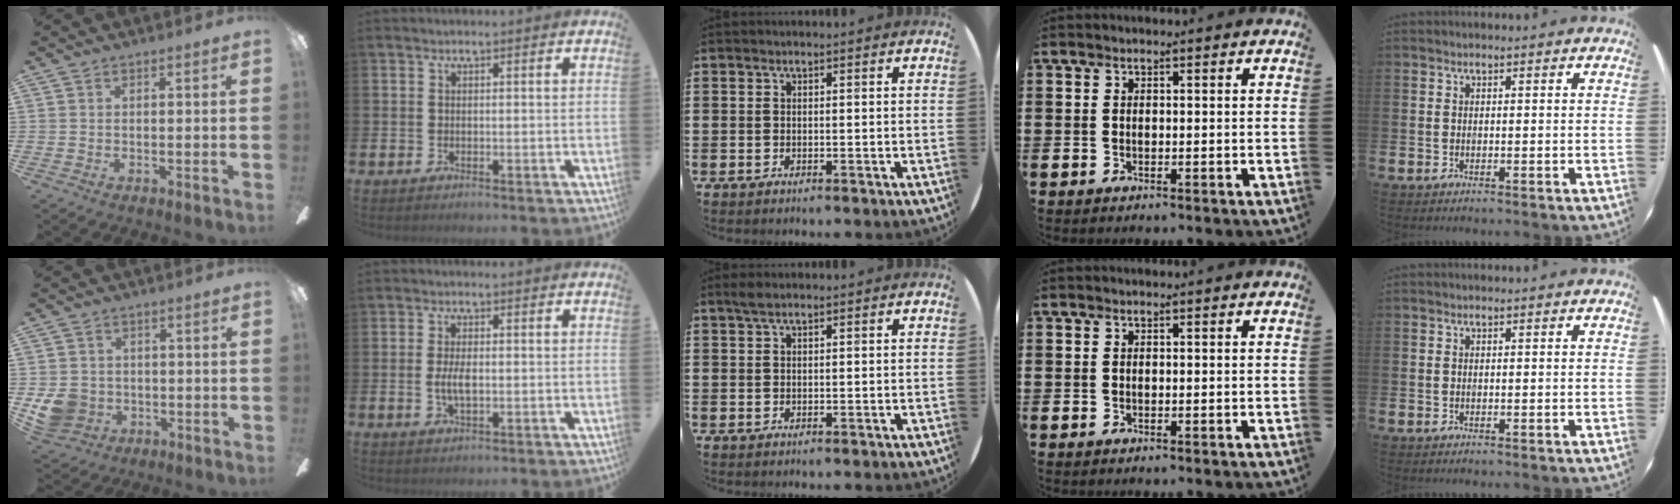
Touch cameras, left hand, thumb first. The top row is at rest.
{"thumb": {"total": 8.6, "force": [-1.8, 7.8, 3.2], "torque": [-0.073, 0.016, -0.029]}, "index": {"total": 3.4, "force": [-0.2, 1.5, 3.1], "torque": [-0.052, -0.005, -0.010]}, "middle": {"total": 1.2, "force": [0.9, 0.2, 0.7], "torque": [-0.014, 0.002, 0.017]}}